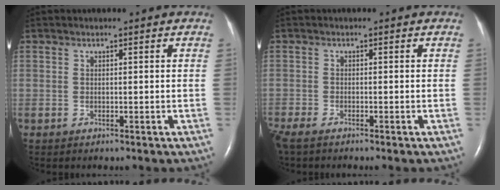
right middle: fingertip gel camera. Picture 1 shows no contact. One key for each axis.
{"total": 3.4, "fx": -2.9, "fy": 0.5, "fz": 1.9, "tx": -0.043, "ty": -0.011, "tz": -0.054}